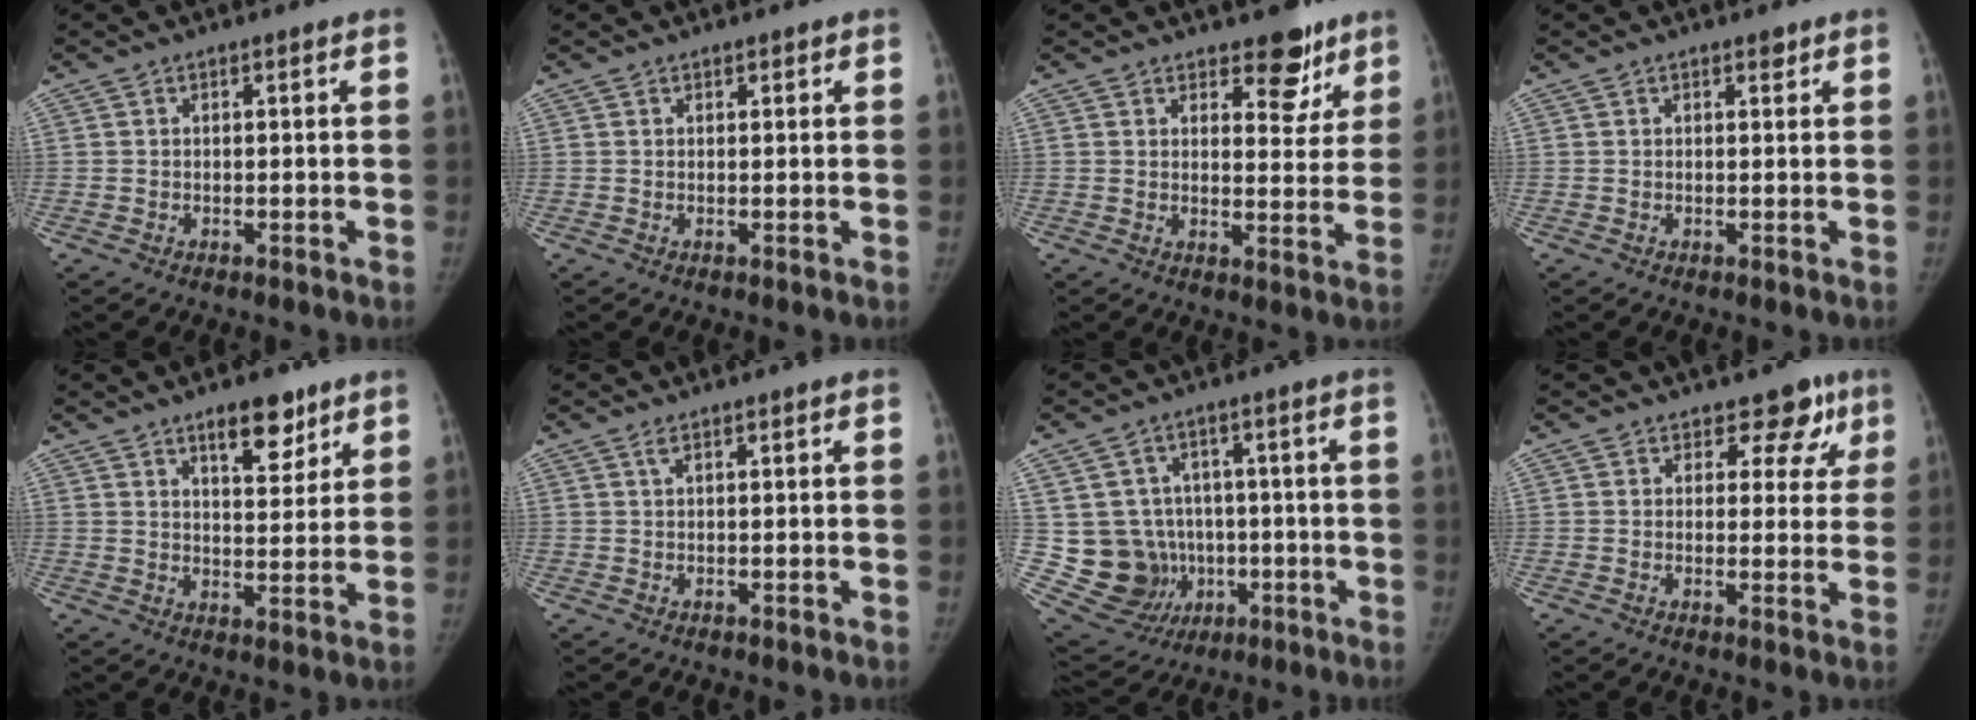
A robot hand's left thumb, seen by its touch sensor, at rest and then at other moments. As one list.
[{"total": 0.8, "force": [0.5, 0.5, 0.4], "torque": [0.003, -0.002, 0.004]}, {"total": 7.7, "force": [5.4, 4.0, 3.9], "torque": [-0.007, -0.032, 0.072]}, {"total": 1.0, "force": [0.7, 0.5, 0.5], "torque": [0.000, -0.004, 0.006]}, {"total": 8.5, "force": [5.6, 3.6, 5.3], "torque": [-0.048, -0.034, 0.084]}, {"total": 1.0, "force": [0.6, 0.2, 0.7], "torque": [-0.015, 0.007, 0.011]}, {"total": 12.8, "force": [-0.4, 12.1, 4.1], "torque": [-0.050, 0.019, 0.022]}, {"total": 6.3, "force": [4.1, 4.3, 2.0], "torque": [0.020, -0.018, 0.038]}]